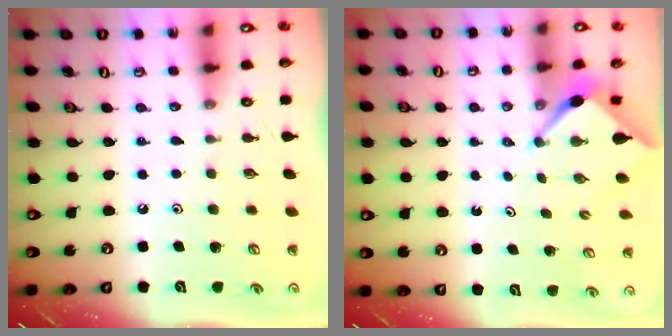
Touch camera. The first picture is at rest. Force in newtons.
{"total": 2.5, "press": 2.5, "slide": 0.2}